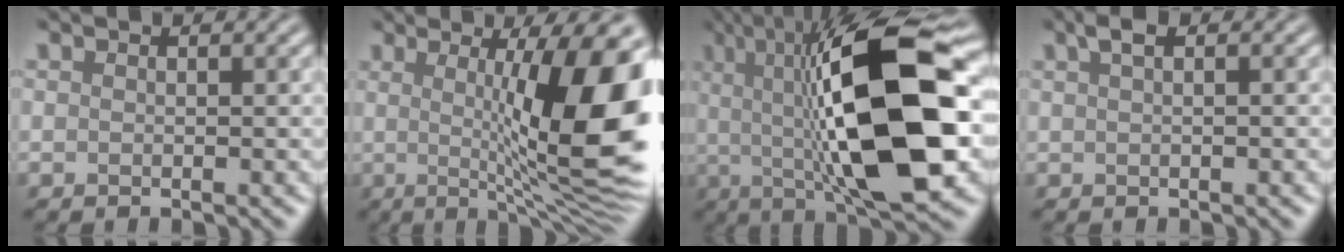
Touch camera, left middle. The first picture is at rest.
{"total": 13.8, "force": [1.1, 3.0, 13.4], "torque": [-0.162, 0.000, 0.018]}
{"total": 16.0, "force": [1.0, 5.5, 15.0], "torque": [-0.223, 0.013, 0.003]}
{"total": 1.7, "force": [0.8, 0.5, 1.4], "torque": [-0.023, 0.008, 0.013]}